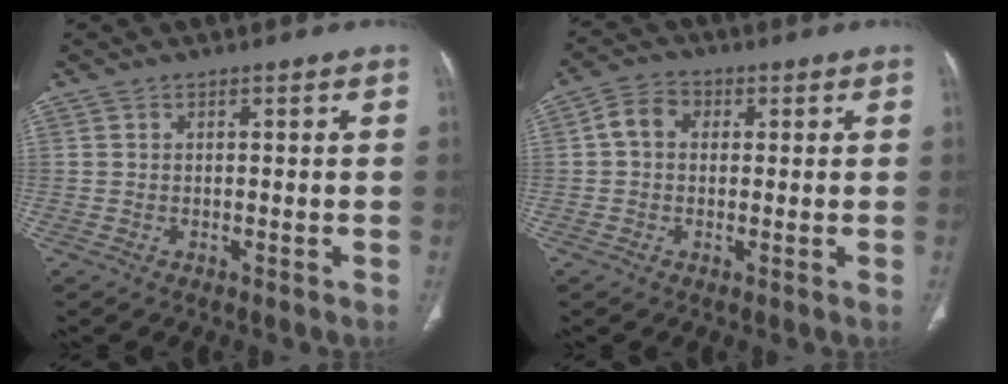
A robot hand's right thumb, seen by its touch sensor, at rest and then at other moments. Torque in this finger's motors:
{"motor_torque": [0.02, 0.02, 0.64, -0.12, 0.07]}